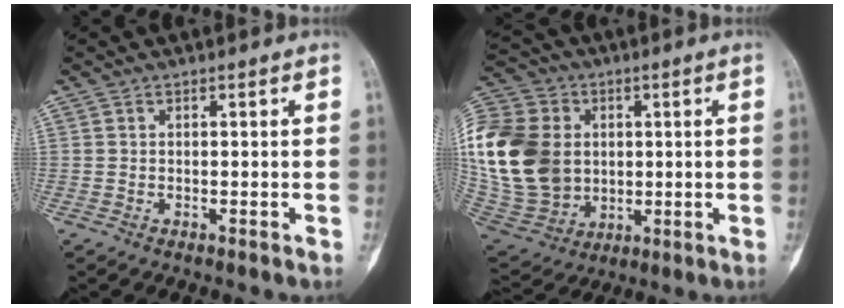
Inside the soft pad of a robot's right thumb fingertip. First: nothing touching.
{"total": 27.6, "force": [2.9, 21.6, 16.9], "torque": [-0.379, 0.018, 0.074]}